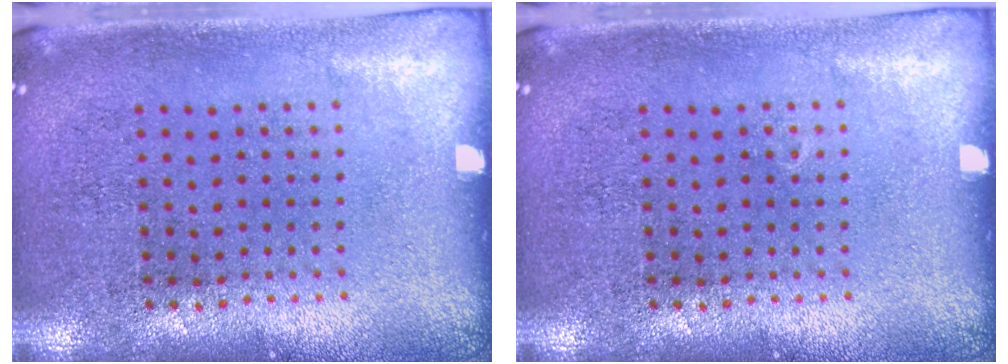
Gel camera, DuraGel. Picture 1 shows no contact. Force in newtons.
{"total": 0.0}